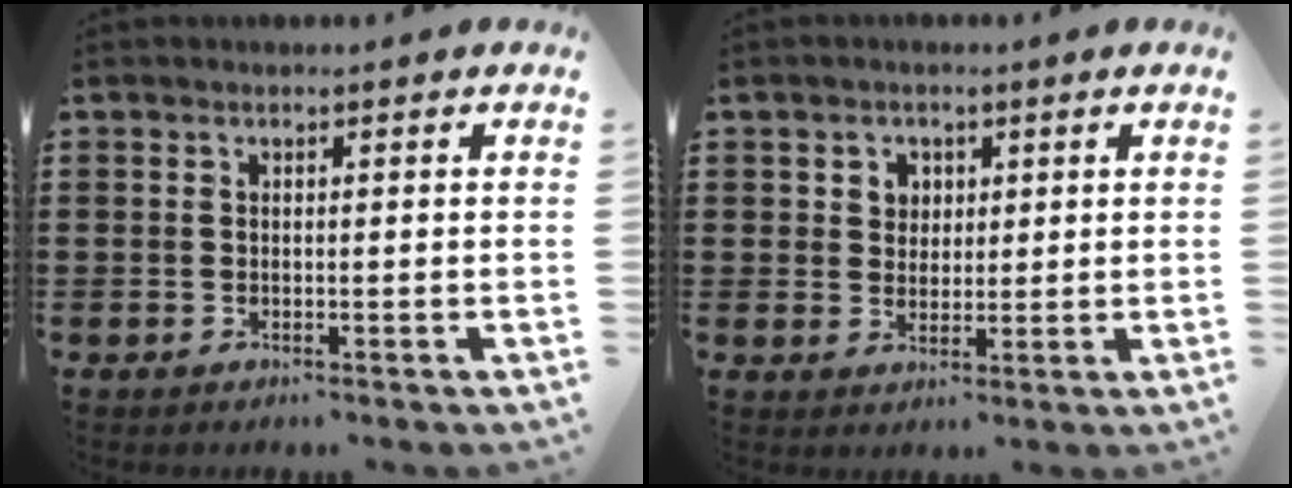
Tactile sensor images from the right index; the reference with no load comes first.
{"total": 2.8, "force": [1.1, 2.5, 0.4], "torque": [-0.020, 0.012, 0.018]}